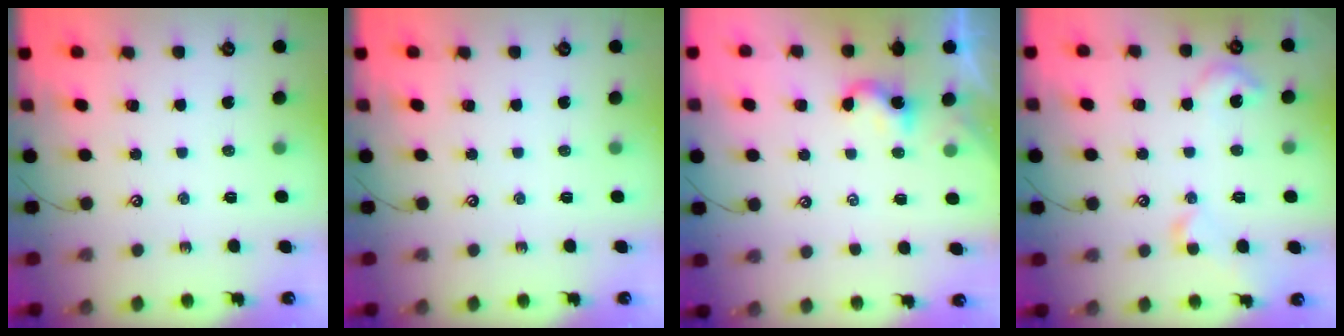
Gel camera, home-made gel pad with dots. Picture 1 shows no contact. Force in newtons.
{"total": 0.0}
{"total": 2.8, "press": 2.7, "slide": 0.3}
{"total": 5.0, "press": 5.0, "slide": 0.8}